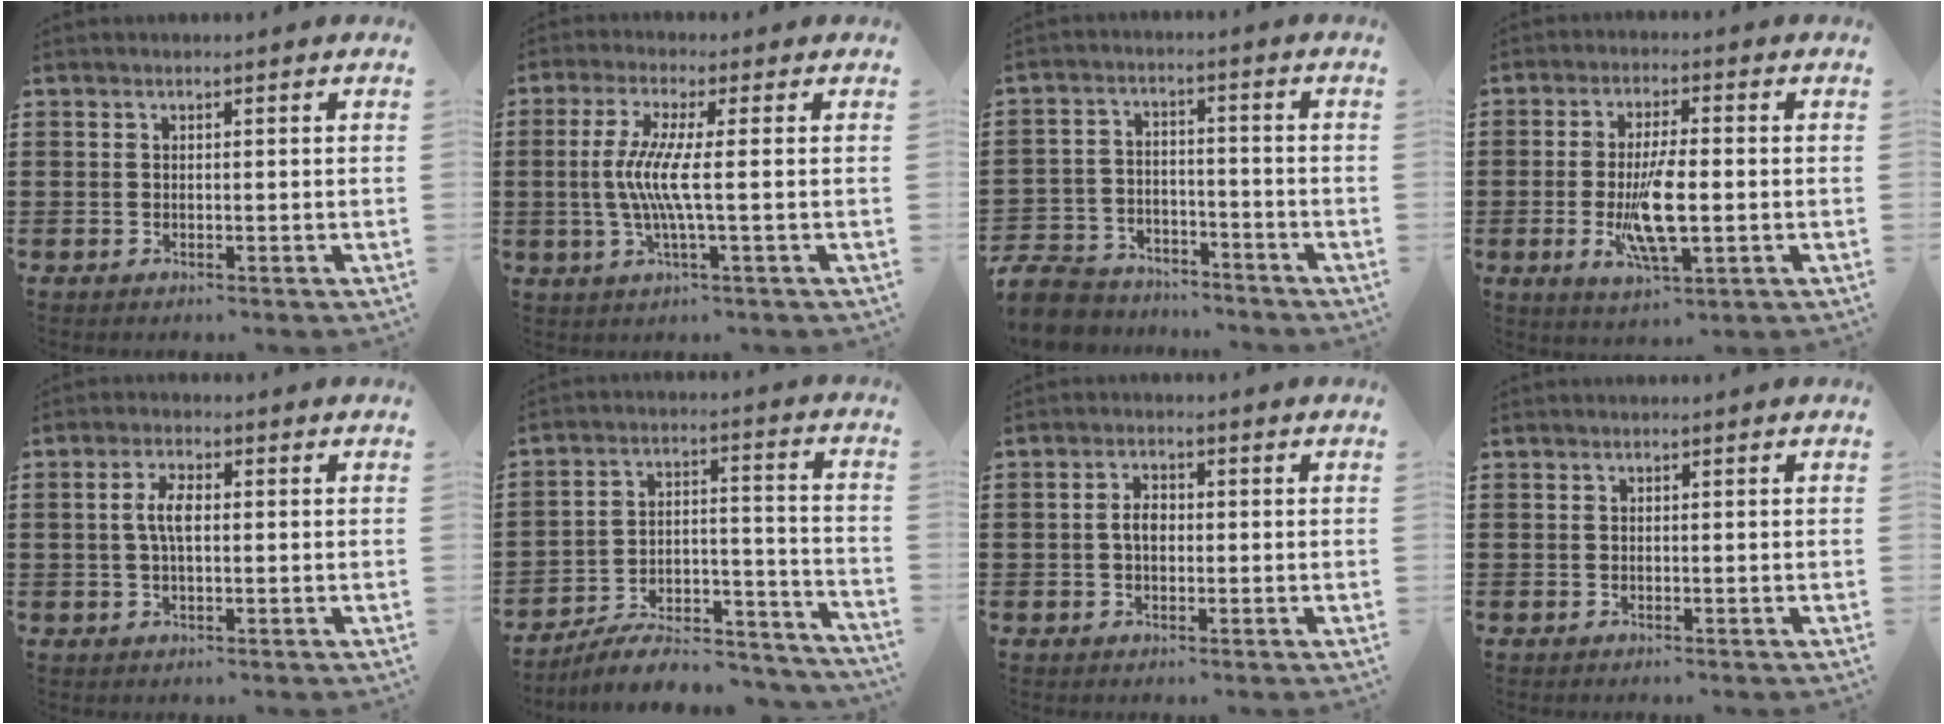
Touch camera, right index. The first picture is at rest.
{"total": 6.7, "force": [-0.4, -0.2, 6.7], "torque": [-0.144, -0.016, -0.019]}
{"total": 7.4, "force": [-7.1, 1.7, 1.0], "torque": [-0.033, 0.014, -0.144]}
{"total": 9.1, "force": [-1.4, 2.8, 8.5], "torque": [-0.170, -0.012, -0.023]}
{"total": 4.0, "force": [0.2, 1.4, 3.8], "torque": [-0.081, 0.003, -0.002]}
{"total": 7.6, "force": [-6.8, 1.7, 3.0], "torque": [-0.043, 0.012, -0.128]}
{"total": 2.7, "force": [-0.2, 1.5, 2.2], "torque": [-0.043, 0.004, -0.005]}
{"total": 0.0}